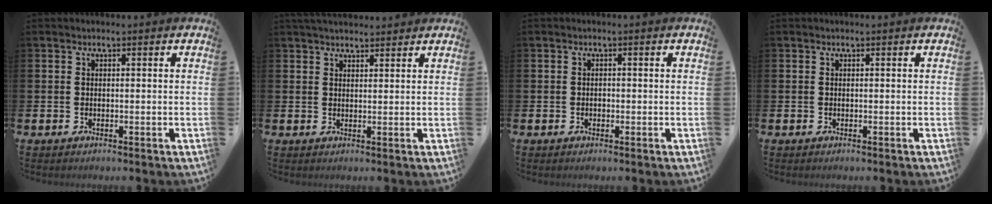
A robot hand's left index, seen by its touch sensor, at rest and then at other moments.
{"total": 2.7, "force": [2.6, 0.6, 0.5], "torque": [0.000, -0.013, 0.044]}
{"total": 0.6, "force": [-0.1, 0.6, 0.2], "torque": [0.003, 0.001, -0.006]}
{"total": 0.0}